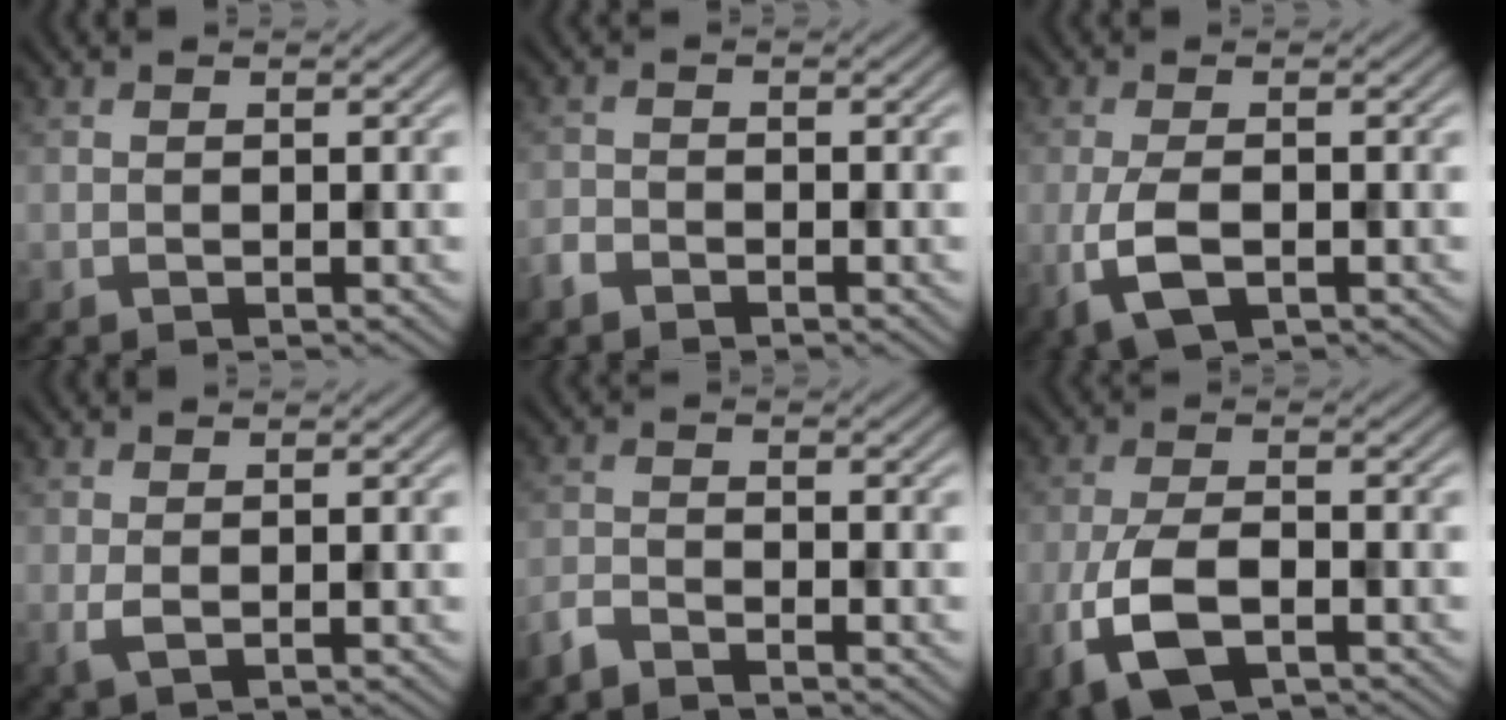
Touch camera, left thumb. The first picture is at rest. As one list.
[{"total": 1.8, "force": [-1.5, 0.9, 0.5], "torque": [-0.012, -0.001, -0.036]}, {"total": 5.0, "force": [-1.6, 2.1, 4.2], "torque": [-0.103, -0.010, -0.032]}, {"total": 1.6, "force": [0.3, 0.7, 1.4], "torque": [-0.034, -0.001, 0.008]}, {"total": 2.6, "force": [-2.4, 0.5, 0.9], "torque": [-0.023, -0.006, -0.059]}, {"total": 7.5, "force": [-3.3, 3.3, 5.9], "torque": [-0.140, -0.013, -0.068]}]